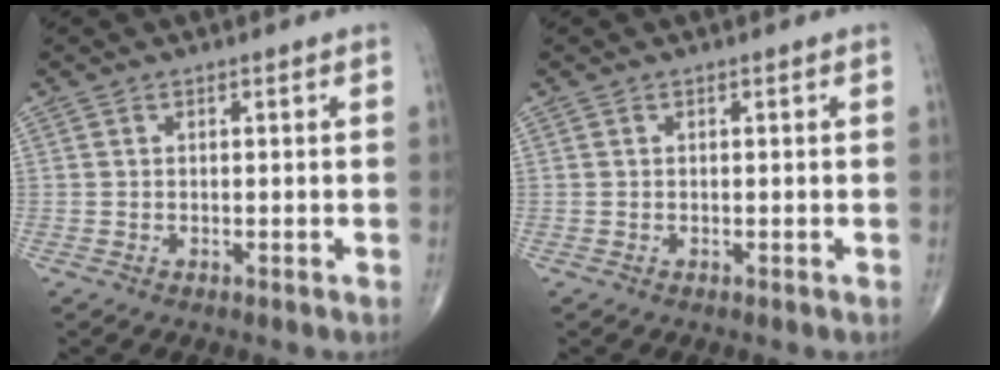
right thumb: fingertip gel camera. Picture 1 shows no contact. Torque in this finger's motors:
{"motor_torque": [0.03, 0.03, 0.09, 0.09, 0.00]}